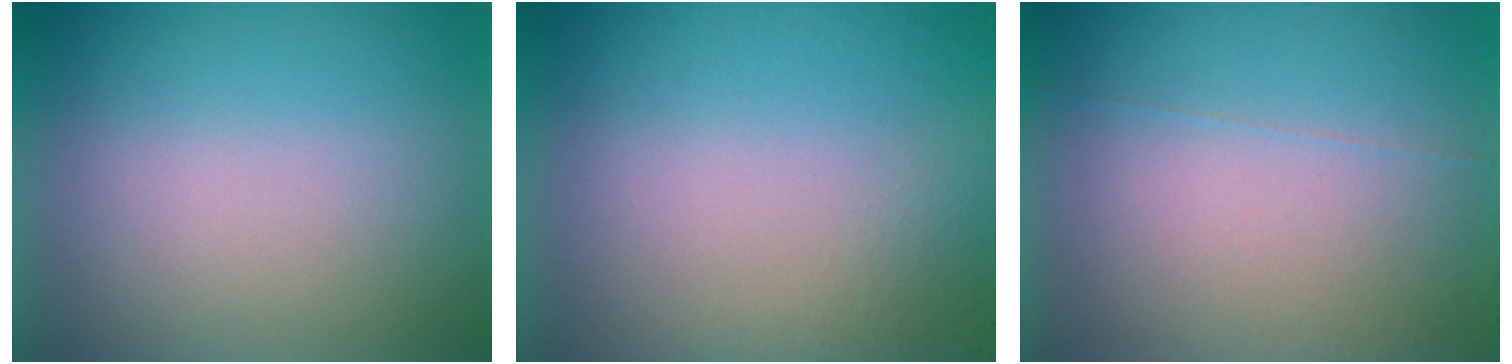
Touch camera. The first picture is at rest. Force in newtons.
{"total": 8.0}
{"total": 5.9}